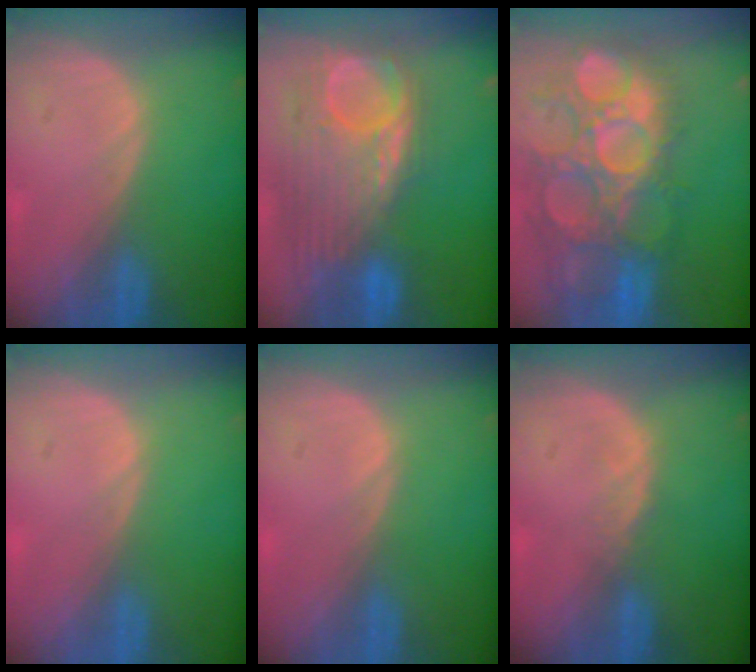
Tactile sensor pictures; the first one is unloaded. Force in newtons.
{"total": 12.2, "press": 10.4, "slide": 6.3}
{"total": 14.2, "press": 12.7, "slide": 6.4}
{"total": 0.0}
{"total": 0.0}
{"total": 1.1, "press": 1.1, "slide": 0.2}